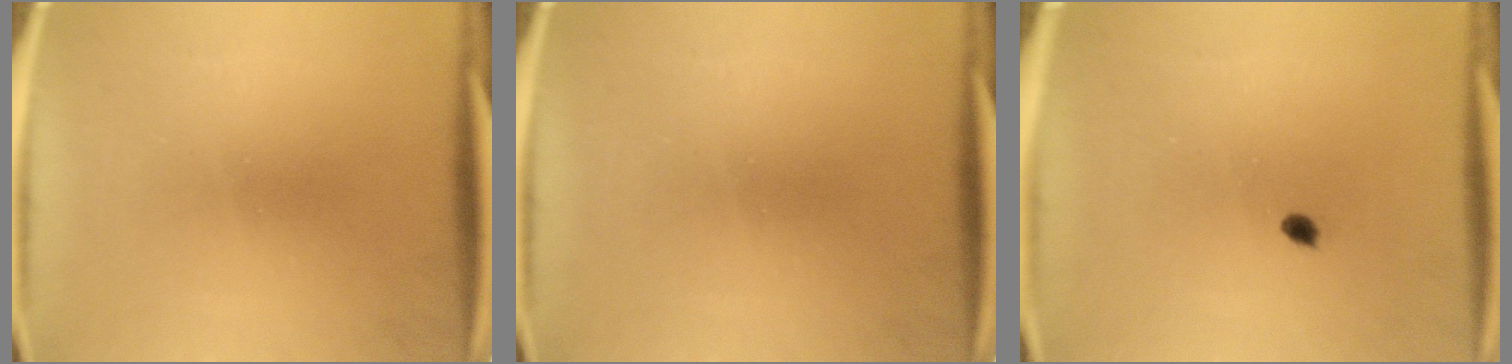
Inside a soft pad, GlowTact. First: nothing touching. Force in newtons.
{"total": 0.0}
{"total": 1.1}